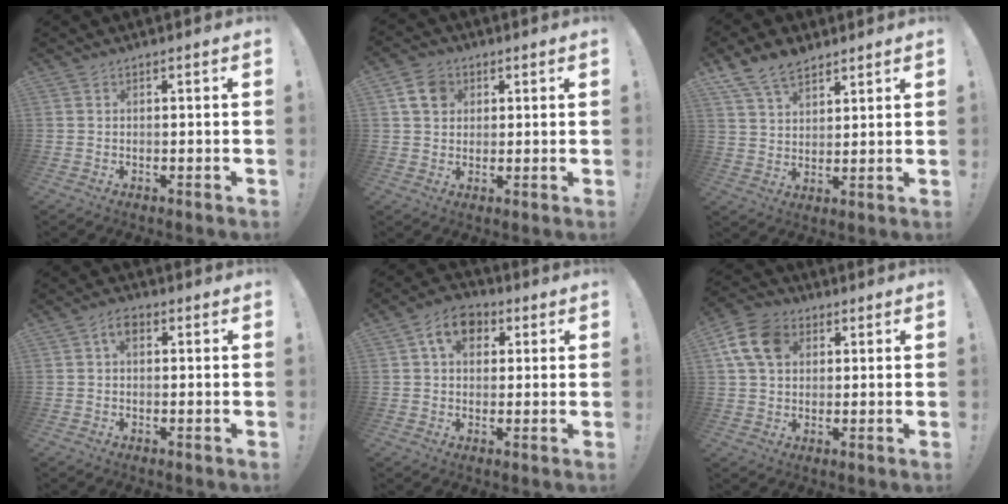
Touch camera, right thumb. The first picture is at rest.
{"total": 7.5, "force": [3.0, 5.9, 3.6], "torque": [-0.065, 0.002, 0.062]}
{"total": 9.9, "force": [7.2, 5.3, 4.1], "torque": [-0.081, -0.031, 0.141]}
{"total": 4.0, "force": [1.0, 2.4, 3.0], "torque": [-0.046, 0.007, 0.016]}
{"total": 9.6, "force": [3.4, 6.9, 5.7], "torque": [-0.085, 0.007, 0.062]}
{"total": 12.2, "force": [3.9, 9.2, 7.1], "torque": [-0.126, 0.003, 0.080]}